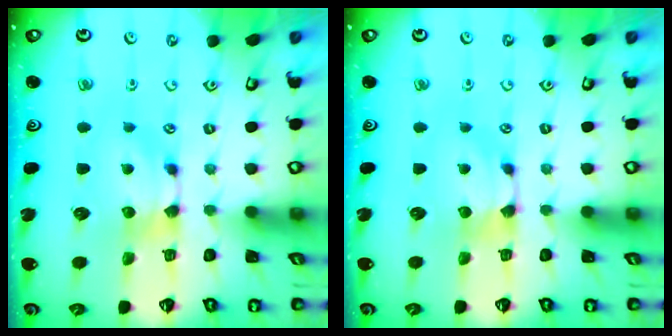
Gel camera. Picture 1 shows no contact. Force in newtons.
{"total": 0.9, "press": 0.3, "slide": 0.8}